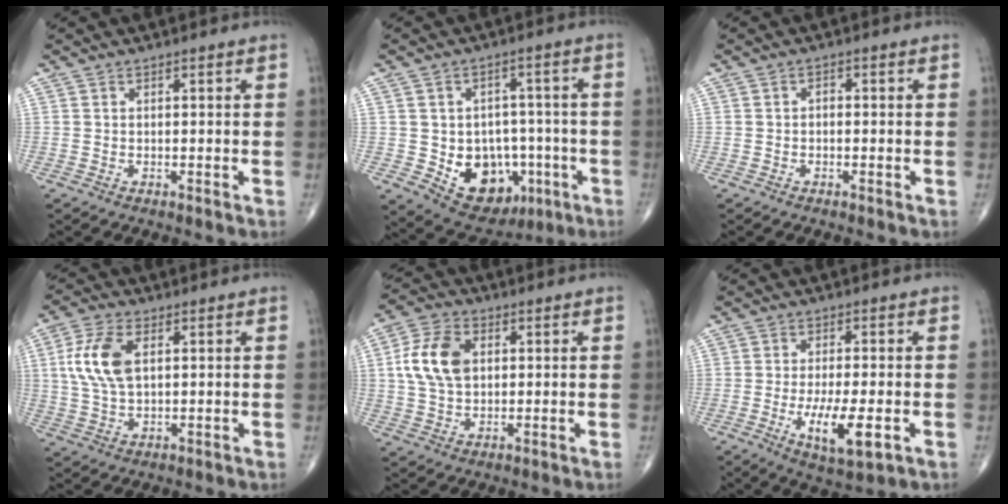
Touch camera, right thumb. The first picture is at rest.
{"total": 13.9, "force": [-3.9, 10.6, 8.1], "torque": [-0.075, 0.025, -0.038]}
{"total": 0.9, "force": [-0.2, 0.6, 0.6], "torque": [-0.002, 0.004, -0.008]}
{"total": 9.5, "force": [2.1, 5.1, 7.8], "torque": [-0.169, 0.002, 0.041]}
{"total": 10.4, "force": [1.8, 6.9, 7.6], "torque": [-0.141, 0.007, 0.033]}
{"total": 9.3, "force": [-2.7, 2.8, 8.4], "torque": [-0.151, -0.015, -0.041]}